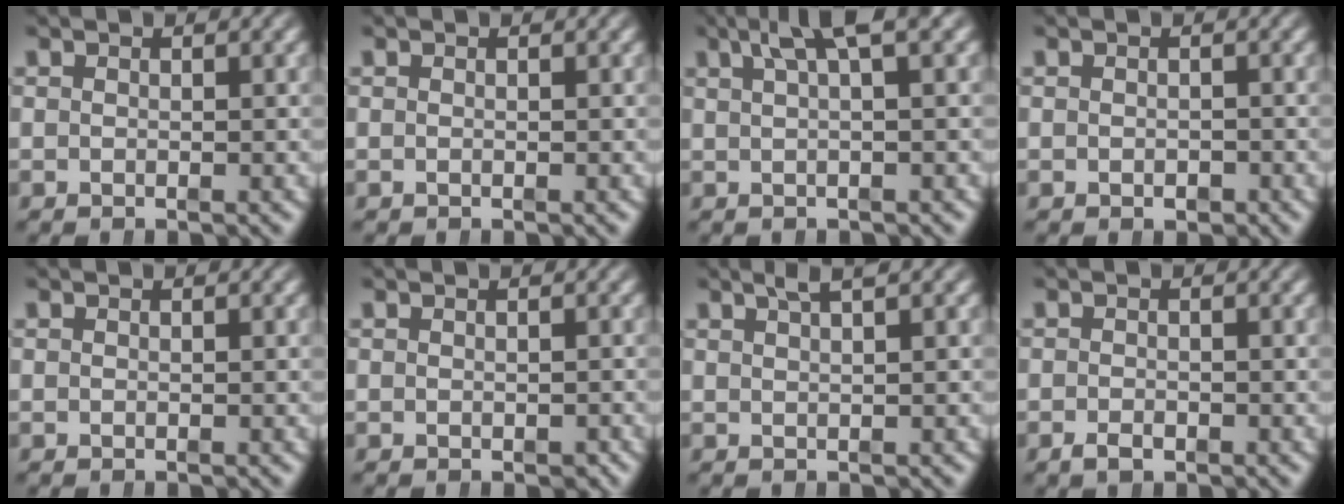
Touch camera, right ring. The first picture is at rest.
{"total": 0.0}
{"total": 4.9, "force": [2.9, 0.0, 3.9], "torque": [-0.052, 0.022, 0.043]}
{"total": 0.7, "force": [-0.6, 0.3, 0.3], "torque": [-0.005, -0.008, -0.004]}
{"total": 0.0}
{"total": 0.6, "force": [-0.4, 0.3, 0.4], "torque": [-0.005, -0.001, -0.005]}
{"total": 2.6, "force": [1.9, -0.6, 1.7], "torque": [-0.013, 0.010, 0.034]}
{"total": 1.2, "force": [-1.0, 0.2, 0.6], "torque": [-0.005, -0.010, -0.013]}